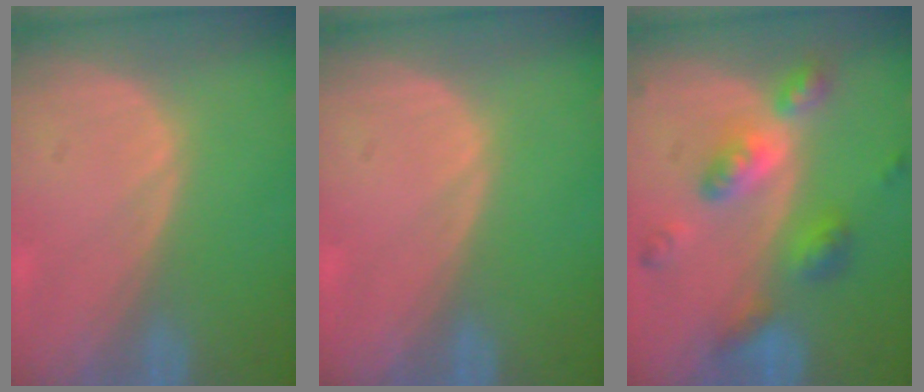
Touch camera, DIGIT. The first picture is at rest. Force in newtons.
{"total": 0.0}
{"total": 7.4, "press": 7.4, "slide": 0.5}